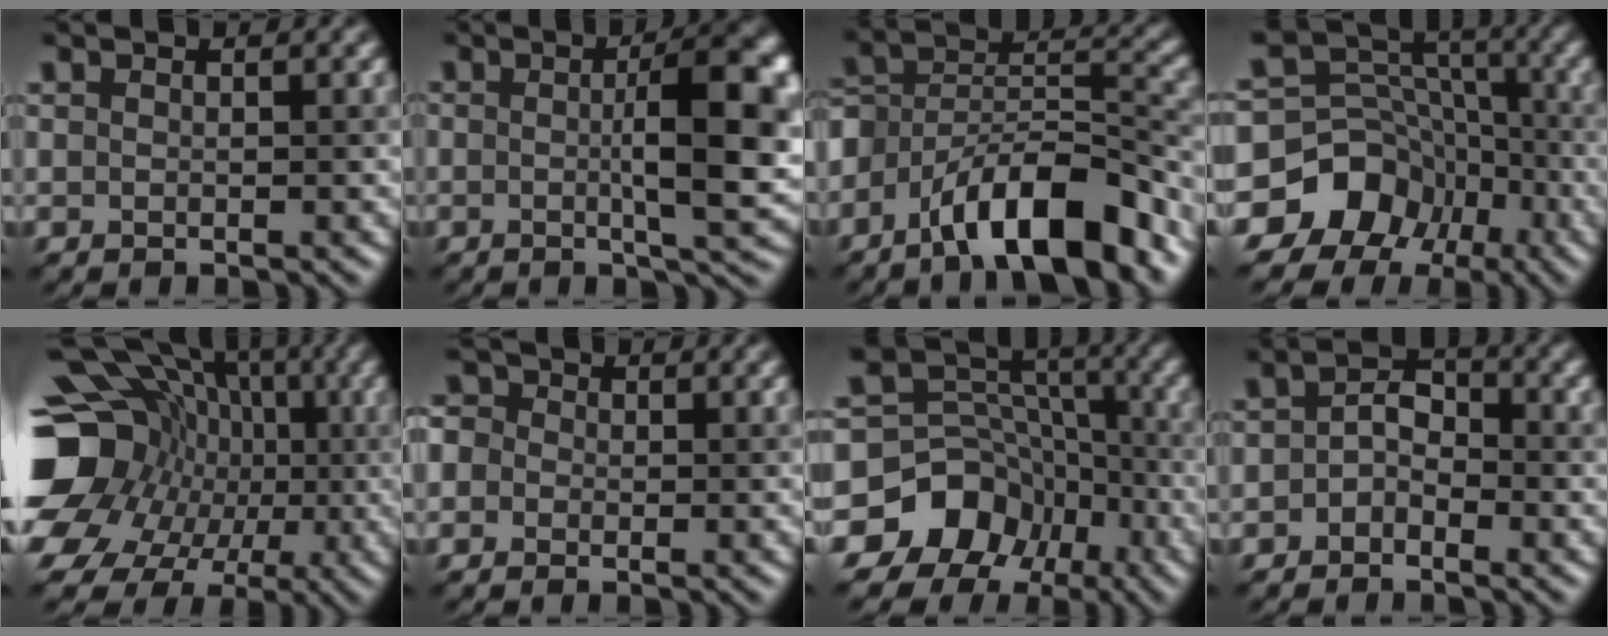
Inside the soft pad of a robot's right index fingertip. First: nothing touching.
{"total": 8.4, "force": [0.1, 1.8, 8.2], "torque": [-0.110, 0.016, 0.009]}
{"total": 9.9, "force": [-6.7, 3.4, 6.4], "torque": [-0.094, 0.029, -0.116]}
{"total": 10.1, "force": [-5.5, 8.1, 2.4], "torque": [-0.056, 0.023, -0.086]}
{"total": 18.3, "force": [-2.6, 16.0, 8.6], "torque": [-0.160, 0.014, -0.055]}
{"total": 1.9, "force": [0.0, 1.8, 0.5], "torque": [-0.005, 0.025, -0.014]}
{"total": 11.5, "force": [-6.1, 9.3, 2.9], "torque": [-0.061, 0.017, -0.097]}
{"total": 1.8, "force": [-0.8, 1.1, 1.3], "torque": [-0.025, 0.023, -0.013]}